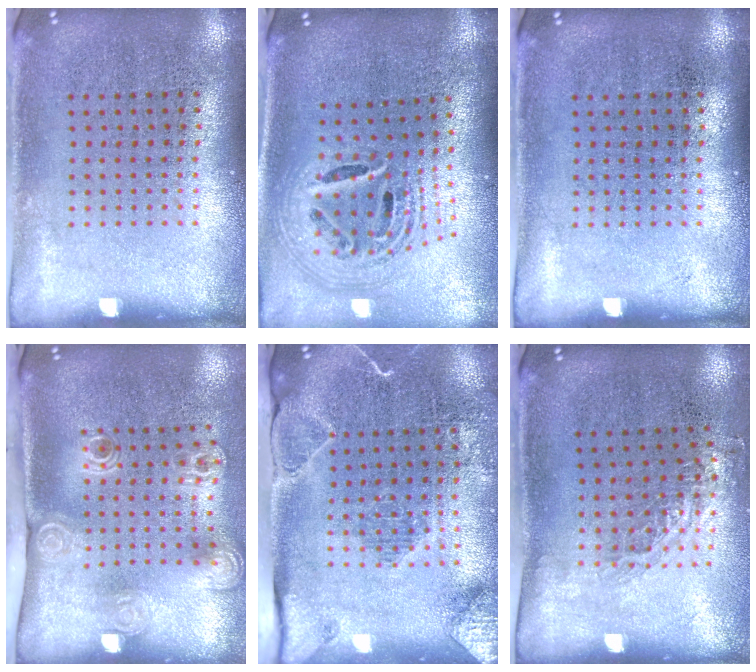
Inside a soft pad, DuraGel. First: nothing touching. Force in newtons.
{"total": 2.5, "press": 1.8, "slide": 1.7}
{"total": 0.0}
{"total": 2.1, "press": 1.5, "slide": 1.5}
{"total": 2.0, "press": 2.0, "slide": 0.2}
{"total": 0.8, "press": 0.8, "slide": 0.3}